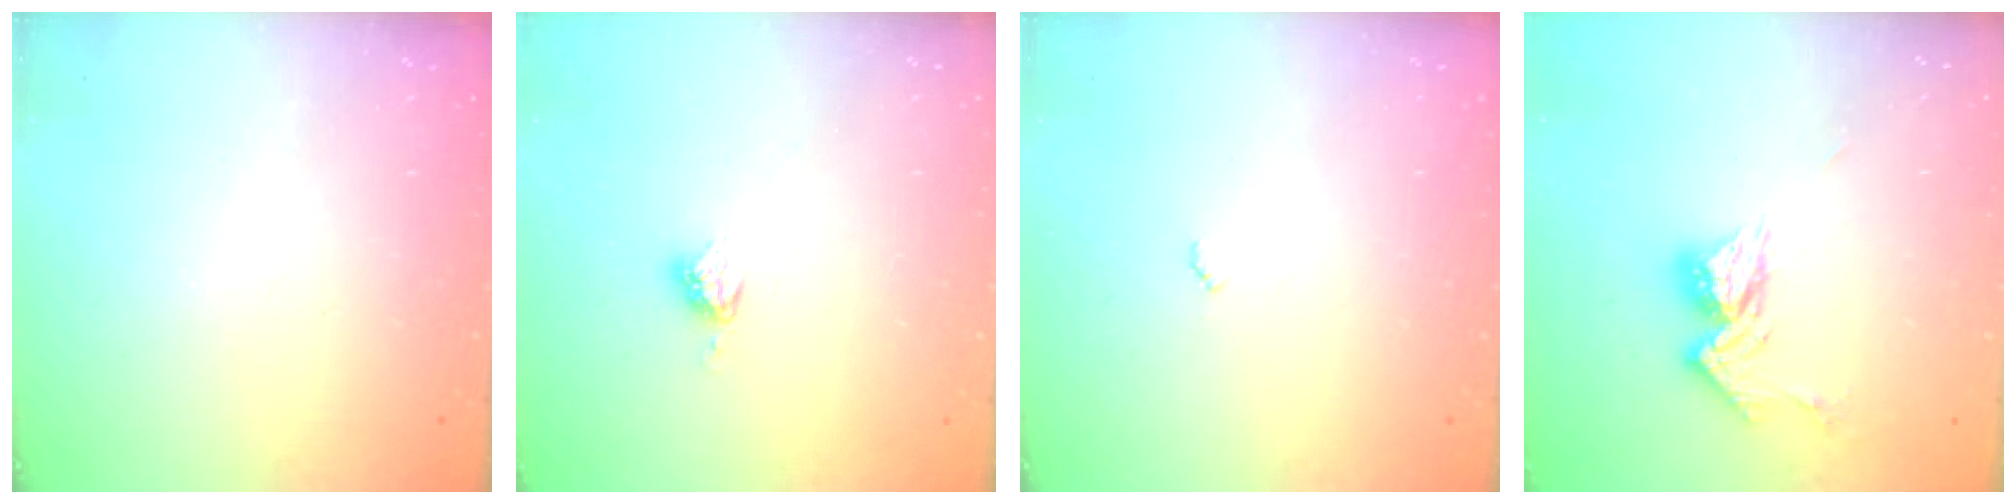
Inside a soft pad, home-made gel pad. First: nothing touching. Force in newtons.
{"total": 4.9, "press": 4.8, "slide": 0.4}
{"total": 3.1, "press": 3.1, "slide": 0.4}
{"total": 11.5, "press": 11.4, "slide": 1.0}